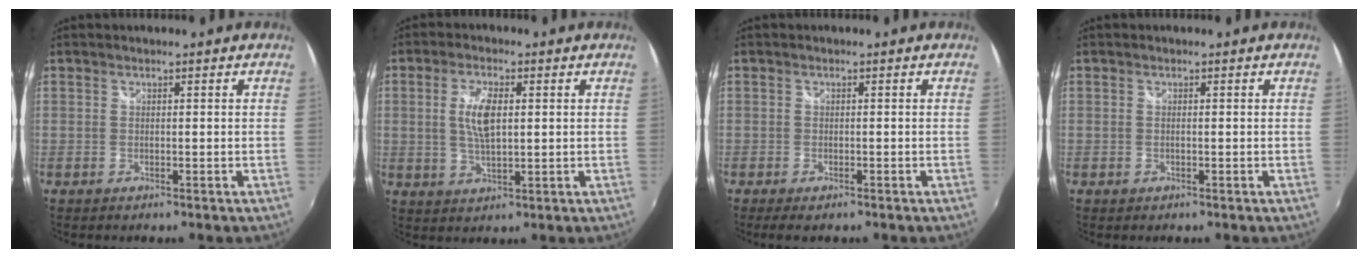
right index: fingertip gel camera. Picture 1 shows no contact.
{"total": 6.4, "force": [0.9, 2.6, 5.8], "torque": [-0.113, 0.002, 0.019]}
{"total": 2.9, "force": [-2.1, 1.0, 1.7], "torque": [-0.036, -0.013, -0.035]}
{"total": 0.5, "force": [-0.2, 0.2, 0.4], "torque": [-0.010, 0.001, -0.003]}